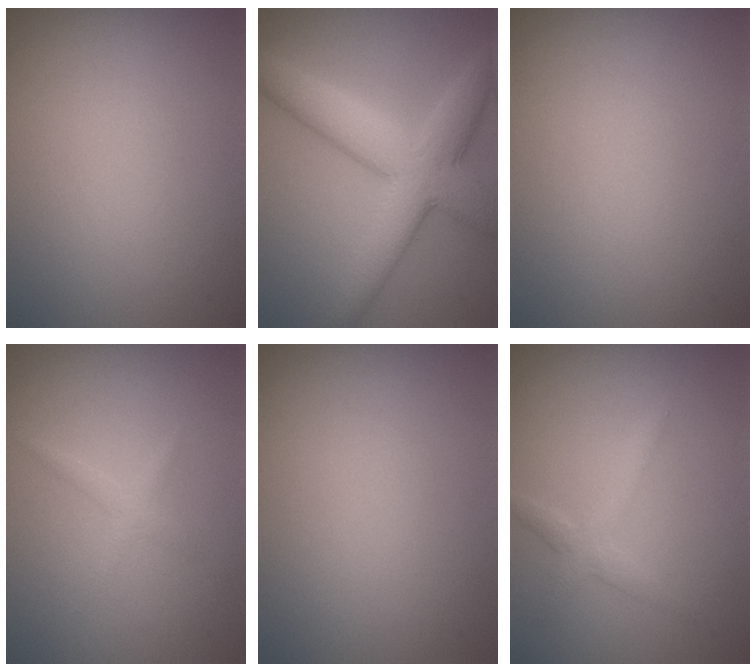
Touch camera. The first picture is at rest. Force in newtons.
{"total": 7.3, "press": 7.3, "slide": 0.1}
{"total": 0.0}
{"total": 1.1, "press": 1.1, "slide": 0.0}
{"total": 0.0}
{"total": 2.0, "press": 2.0, "slide": 0.0}